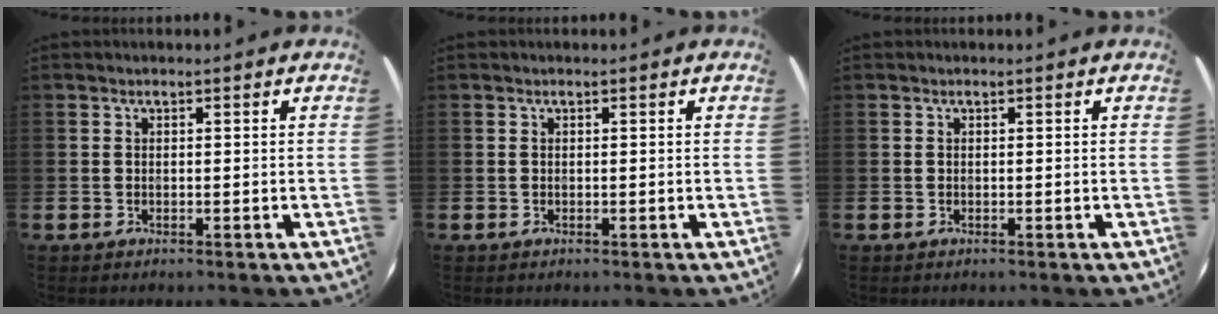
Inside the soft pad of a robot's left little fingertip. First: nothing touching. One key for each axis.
{"total": 0.0}
{"total": 0.0}